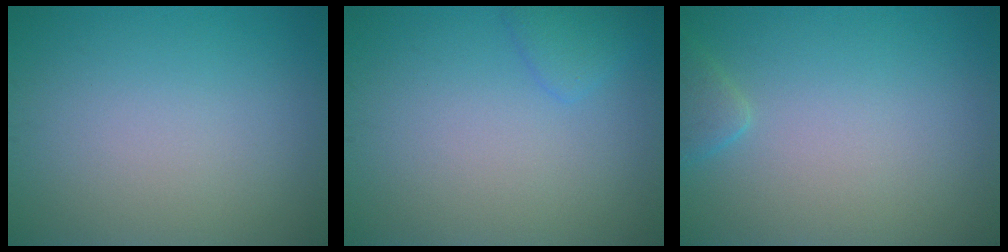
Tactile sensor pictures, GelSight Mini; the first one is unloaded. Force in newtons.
{"total": 1.5, "press": 1.5, "slide": 0.1}
{"total": 1.5, "press": 1.5, "slide": 0.2}